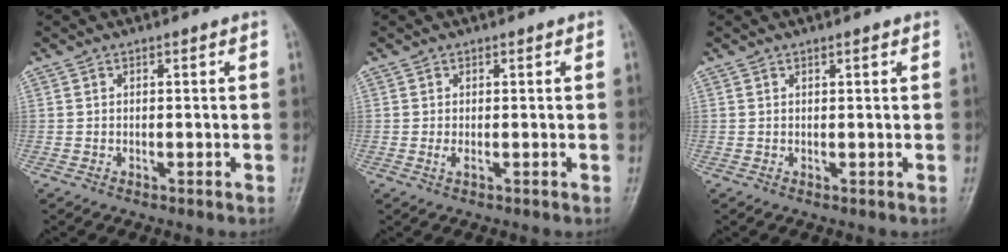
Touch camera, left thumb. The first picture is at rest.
{"total": 1.4, "force": [0.1, 0.6, 1.3], "torque": [-0.023, 0.001, 0.004]}
{"total": 0.9, "force": [0.5, 0.3, 0.7], "torque": [-0.009, 0.000, 0.008]}